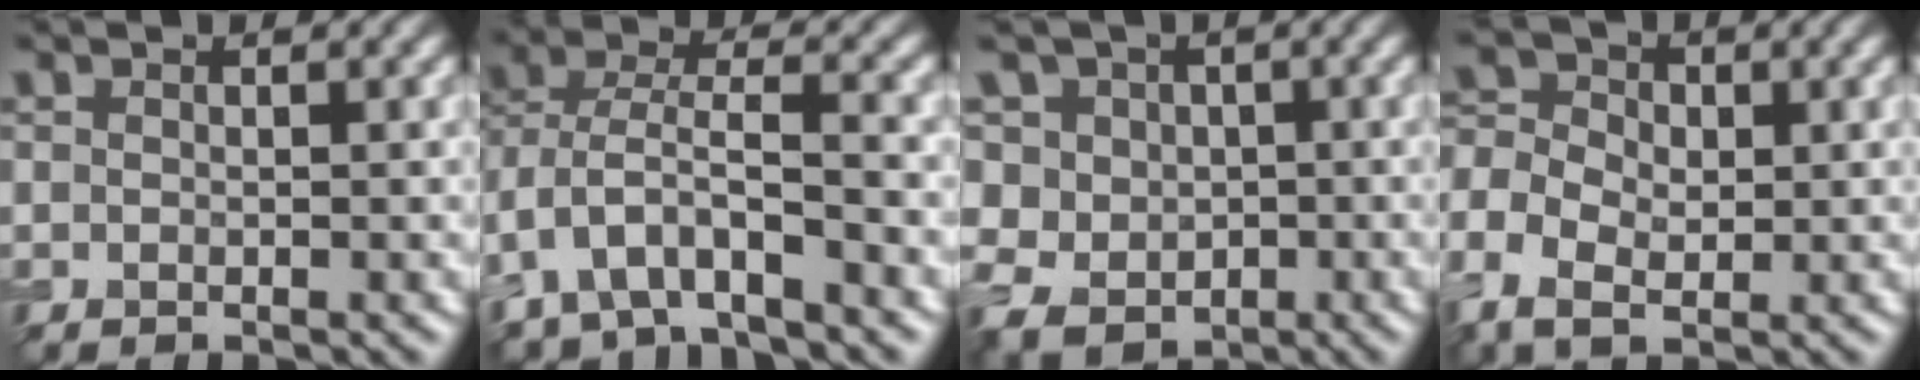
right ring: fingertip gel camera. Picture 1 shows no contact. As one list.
[{"total": 5.9, "force": [-3.3, 2.7, 4.1], "torque": [-0.086, 0.000, -0.069]}, {"total": 7.6, "force": [1.2, 6.9, 2.9], "torque": [-0.068, 0.025, -0.010]}, {"total": 5.7, "force": [-1.2, 4.4, 3.5], "torque": [-0.086, 0.002, -0.023]}]